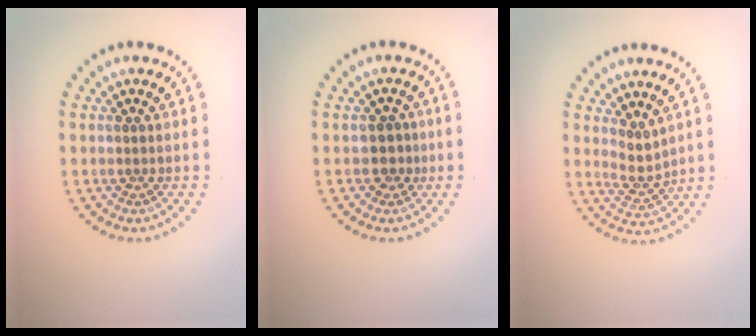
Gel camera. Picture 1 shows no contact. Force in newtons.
{"total": 1.6, "press": 1.4, "slide": 0.9}
{"total": 2.2, "press": 1.6, "slide": 1.4}